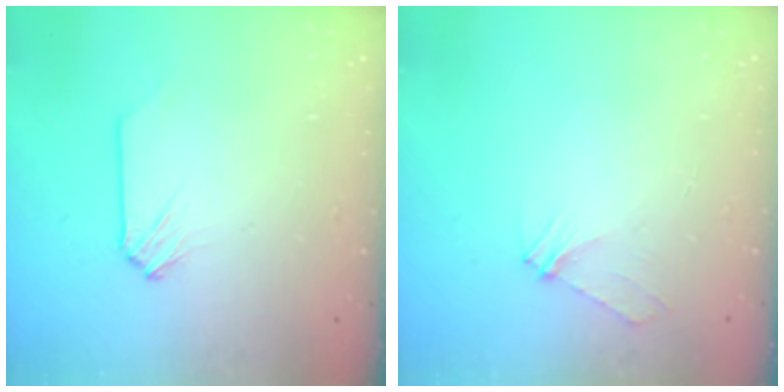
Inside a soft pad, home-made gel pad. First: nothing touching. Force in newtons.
{"total": 3.7, "press": 3.7, "slide": 0.3}